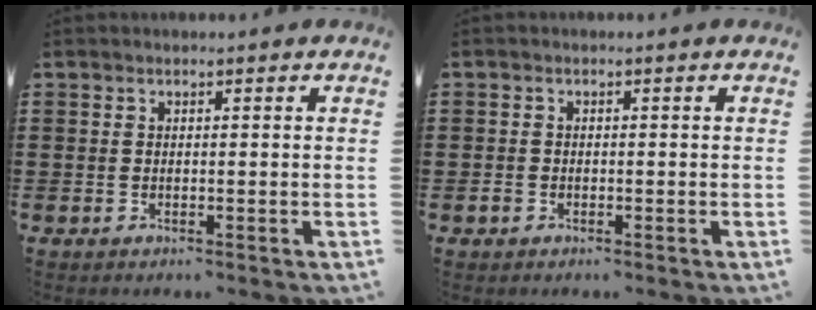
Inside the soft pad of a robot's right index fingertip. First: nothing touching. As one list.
[{"total": 1.3, "force": [-0.8, 0.9, 0.4], "torque": [-0.009, 0.000, -0.016]}]